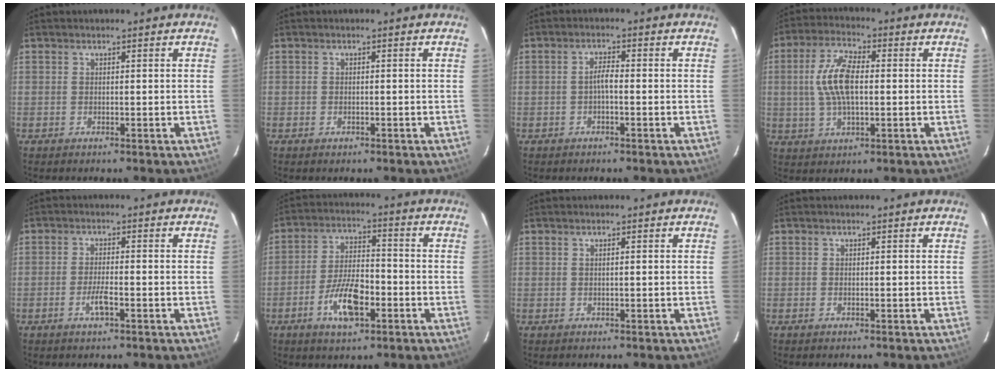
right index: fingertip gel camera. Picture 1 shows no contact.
{"total": 1.0, "force": [-0.6, 0.8, 0.2], "torque": [-0.004, 0.000, -0.007]}
{"total": 2.0, "force": [-0.7, 0.4, 1.8], "torque": [-0.036, 0.007, -0.014]}
{"total": 9.9, "force": [0.4, 4.3, 8.9], "torque": [-0.182, 0.012, 0.009]}
{"total": 3.5, "force": [-1.8, 0.8, 2.9], "torque": [-0.060, -0.002, -0.034]}
{"total": 10.1, "force": [-4.5, 4.4, 7.9], "torque": [-0.162, 0.001, -0.077]}
{"total": 0.6, "force": [0.1, -0.1, 0.6], "torque": [-0.012, 0.003, 0.002]}
{"total": 0.0}